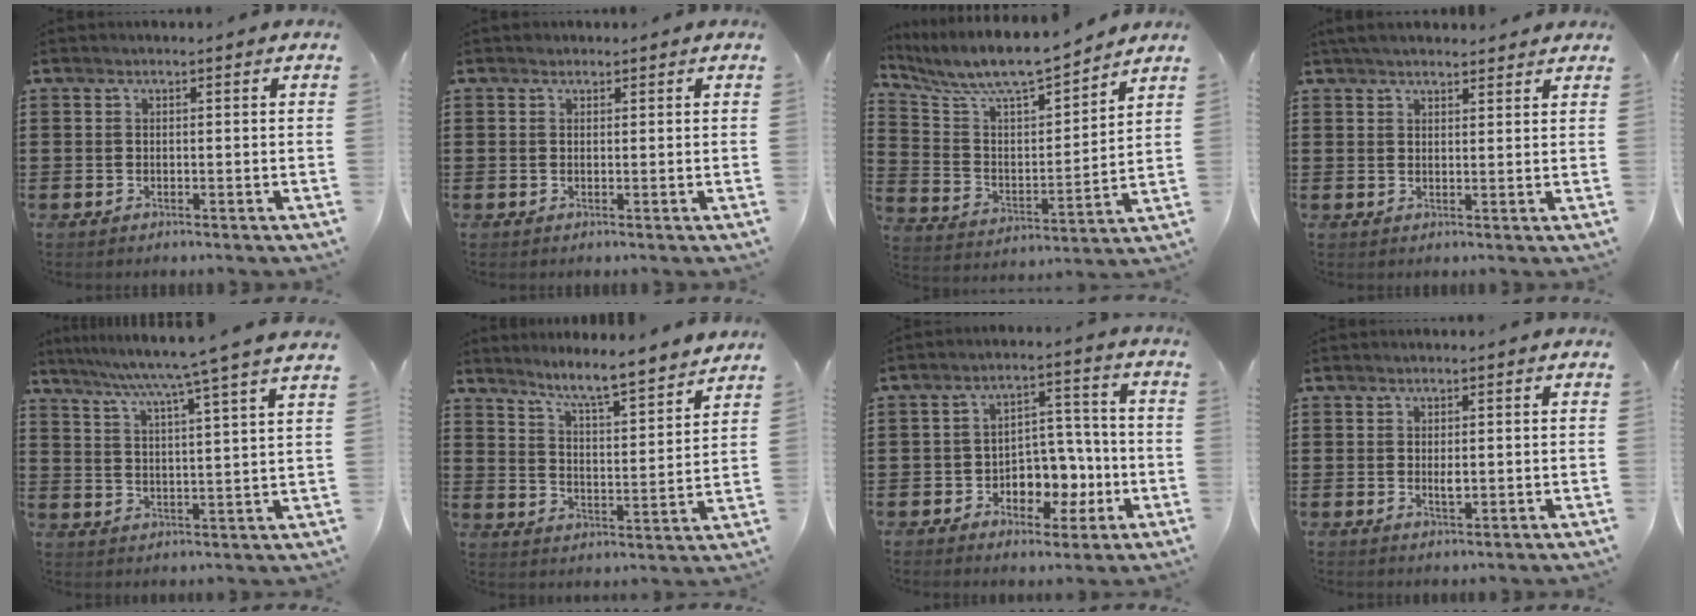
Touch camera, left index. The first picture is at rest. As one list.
[{"total": 0.6, "force": [0.4, 0.4, 0.1], "torque": [-0.003, 0.003, 0.009]}, {"total": 8.0, "force": [7.3, 1.0, 3.1], "torque": [-0.094, -0.052, 0.122]}, {"total": 3.2, "force": [3.0, 0.6, 1.1], "torque": [-0.028, 0.002, 0.057]}, {"total": 6.8, "force": [5.7, -1.8, 3.1], "torque": [-0.082, -0.041, 0.089]}, {"total": 6.2, "force": [5.7, -0.6, 2.3], "torque": [-0.069, -0.044, 0.093]}, {"total": 6.1, "force": [-2.0, 4.9, 3.1], "torque": [-0.056, 0.013, -0.035]}, {"total": 1.7, "force": [0.1, 0.5, 1.6], "torque": [-0.030, 0.000, 0.001]}]